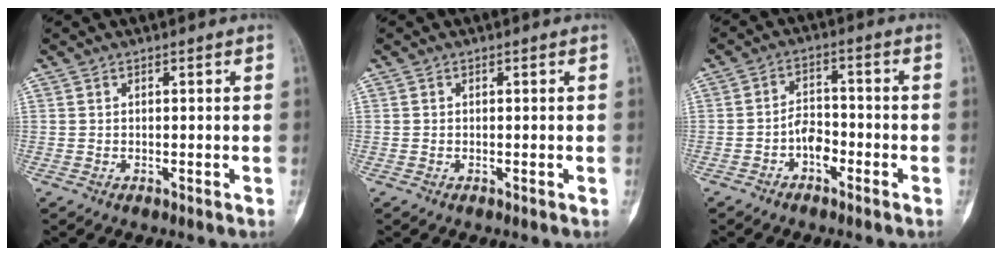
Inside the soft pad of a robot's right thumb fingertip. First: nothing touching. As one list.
[{"total": 0.0}, {"total": 4.7, "force": [-2.2, 2.9, 3.0], "torque": [-0.034, 0.027, -0.047]}]